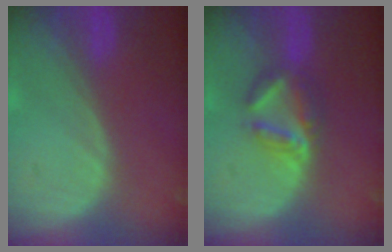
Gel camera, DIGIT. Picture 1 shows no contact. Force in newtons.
{"total": 5.9, "press": 5.4, "slide": 2.3}